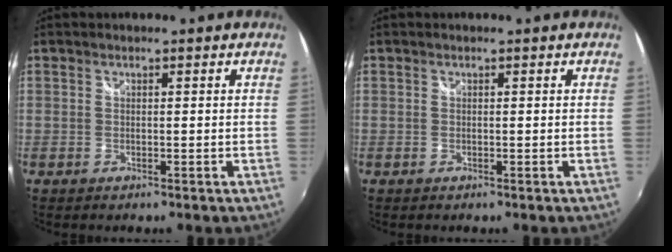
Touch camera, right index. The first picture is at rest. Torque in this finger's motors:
{"motor_torque": [0.00, 0.00, 0.00, 0.00]}